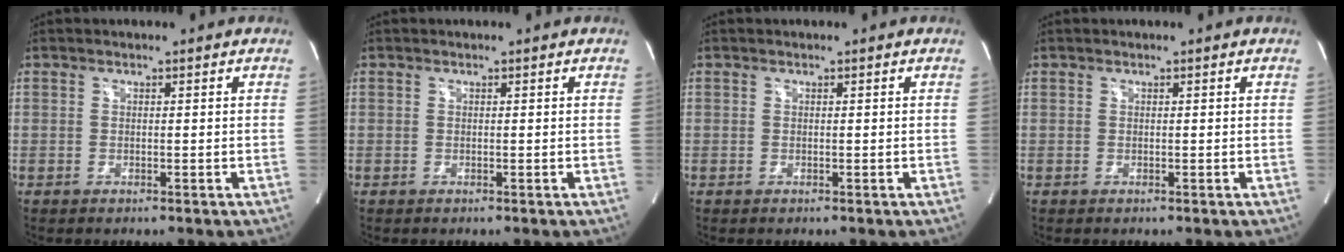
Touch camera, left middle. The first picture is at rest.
{"total": 0.0}
{"total": 0.0}
{"total": 0.0}